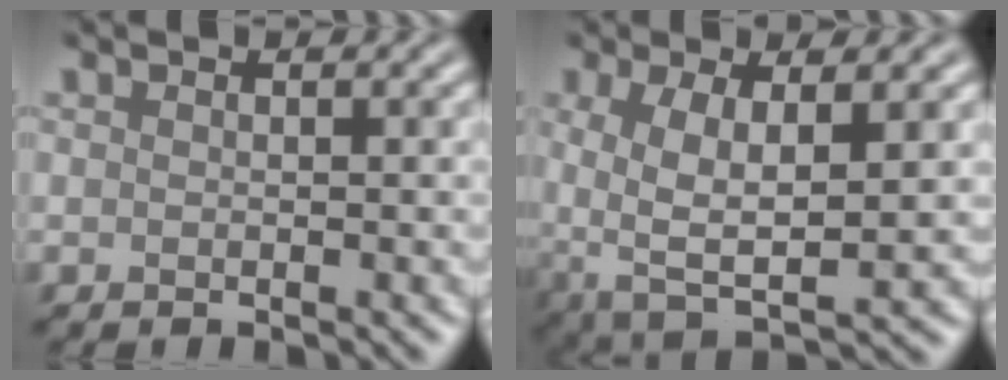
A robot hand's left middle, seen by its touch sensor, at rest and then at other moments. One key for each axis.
{"total": 6.1, "fx": 0.3, "fy": 2.6, "fz": 5.5, "tx": -0.112, "ty": -0.006, "tz": 0.005}